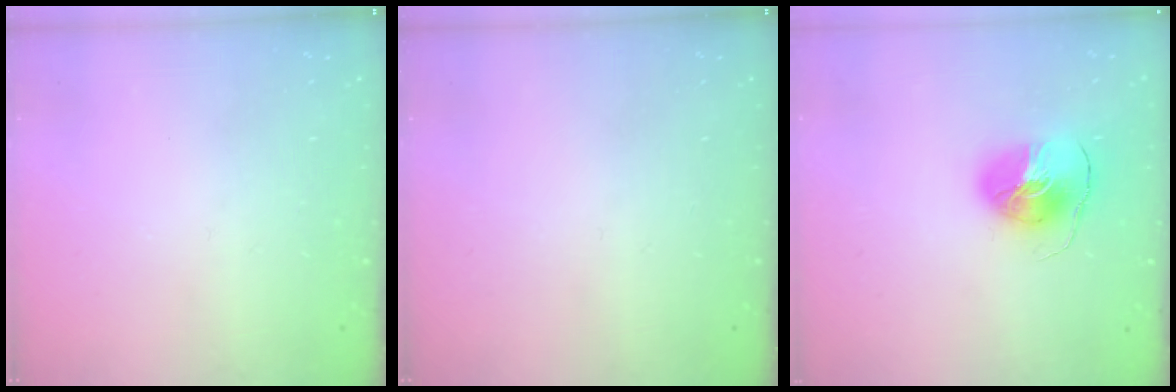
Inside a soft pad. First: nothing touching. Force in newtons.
{"total": 0.0}
{"total": 8.7, "press": 8.7, "slide": 1.1}